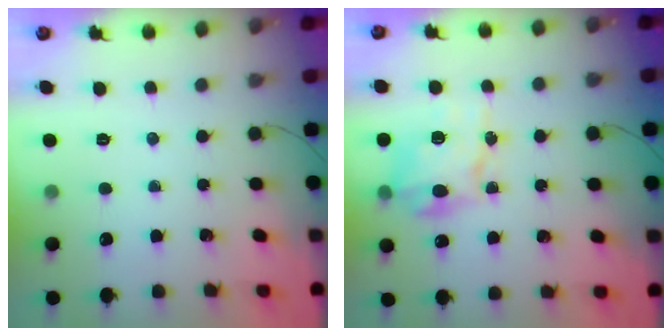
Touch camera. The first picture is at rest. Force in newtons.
{"total": 12.2, "press": 12.1, "slide": 0.5}